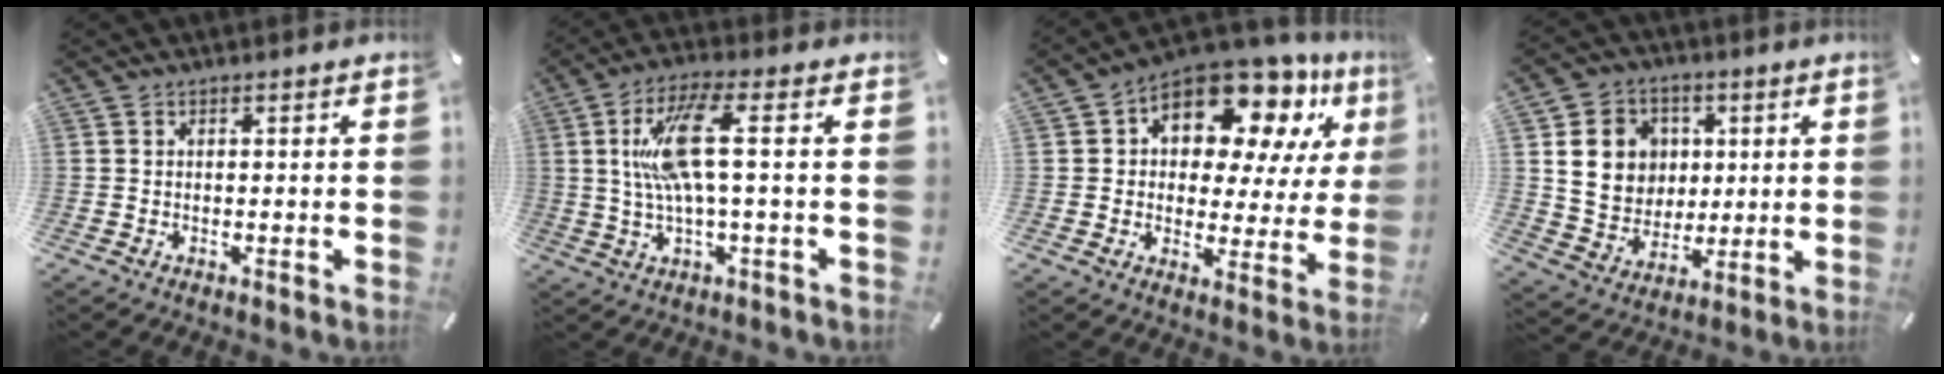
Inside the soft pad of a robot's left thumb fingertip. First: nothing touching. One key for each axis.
{"total": 12.6, "fx": 1.6, "fy": 2.9, "fz": 12.1, "tx": -0.240, "ty": 0.000, "tz": 0.022}
{"total": 14.5, "fx": 10.0, "fy": 7.6, "fz": 7.2, "tx": -0.125, "ty": -0.080, "tz": 0.175}
{"total": 12.8, "fx": 2.6, "fy": 11.5, "fz": 4.8, "tx": -0.091, "ty": 0.002, "tz": 0.056}